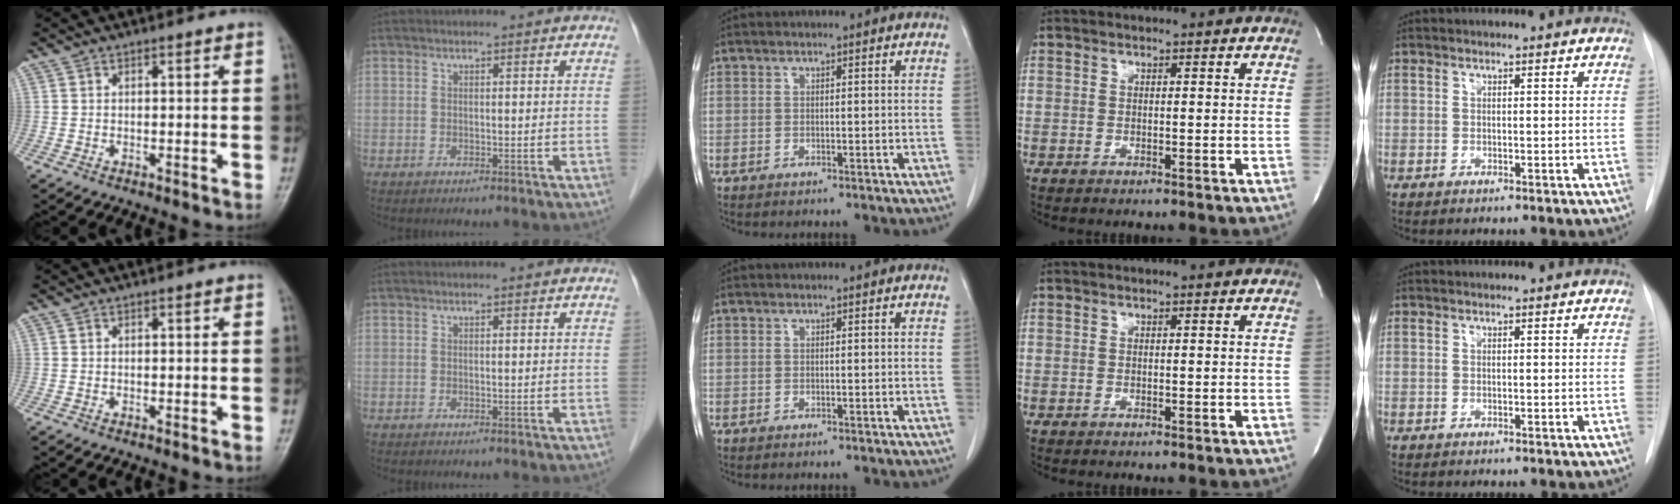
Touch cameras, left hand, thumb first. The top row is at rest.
{}